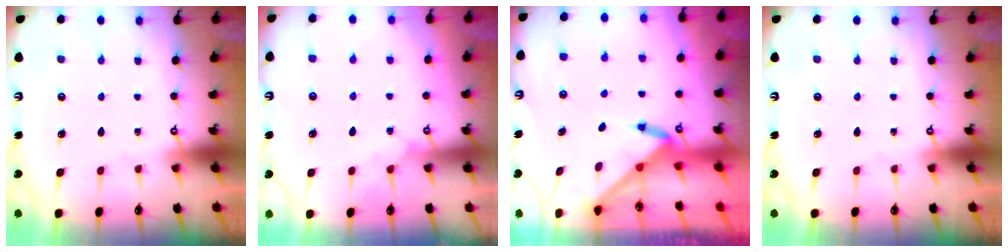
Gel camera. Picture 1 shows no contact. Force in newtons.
{"total": 3.8, "press": 3.7, "slide": 0.5}
{"total": 3.6, "press": 3.6, "slide": 0.3}
{"total": 0.0}